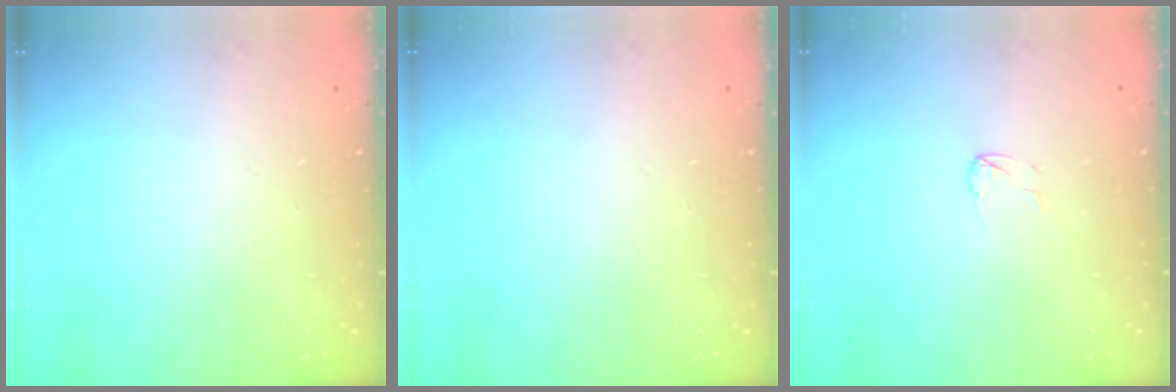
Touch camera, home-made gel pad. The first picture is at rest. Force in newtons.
{"total": 0.0}
{"total": 2.9, "press": 2.9, "slide": 0.2}